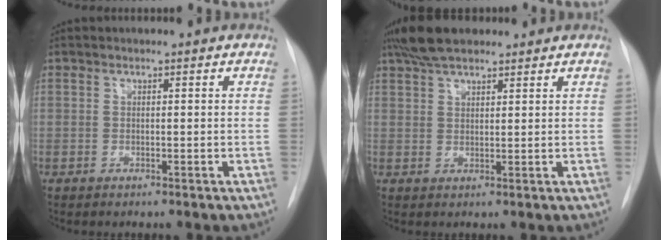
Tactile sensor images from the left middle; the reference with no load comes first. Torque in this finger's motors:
{"motor_torque": [0.73, -0.69, 0.12, 0.04]}